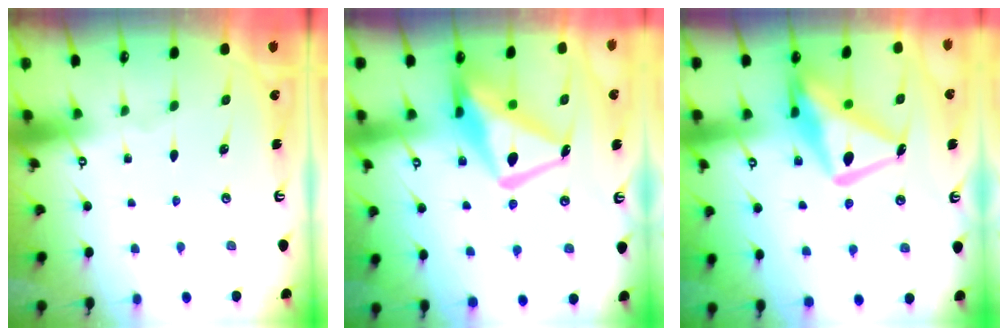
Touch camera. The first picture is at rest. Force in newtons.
{"total": 14.2, "press": 14.1, "slide": 1.4}
{"total": 17.2, "press": 17.1, "slide": 1.6}